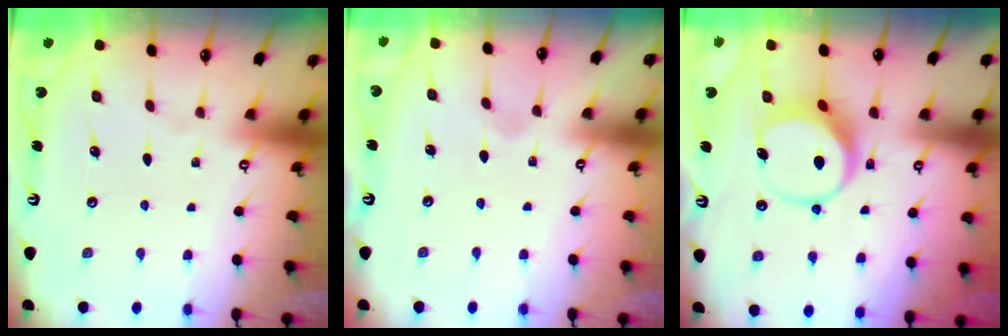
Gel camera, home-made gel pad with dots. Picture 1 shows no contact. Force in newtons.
{"total": 0.9, "press": 0.9, "slide": 0.2}
{"total": 7.8, "press": 7.7, "slide": 1.1}